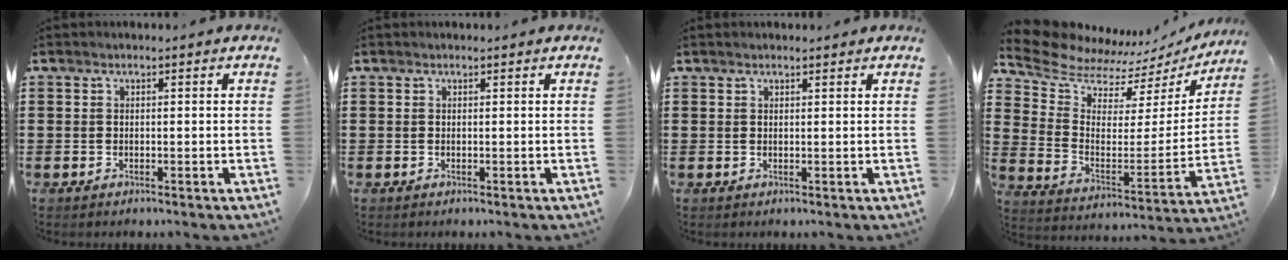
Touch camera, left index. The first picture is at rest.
{"total": 0.0}
{"total": 0.8, "force": [0.7, 0.1, 0.3], "torque": [-0.006, 0.001, 0.013]}
{"total": 8.4, "force": [7.7, 2.8, 1.8], "torque": [-0.082, -0.059, 0.134]}